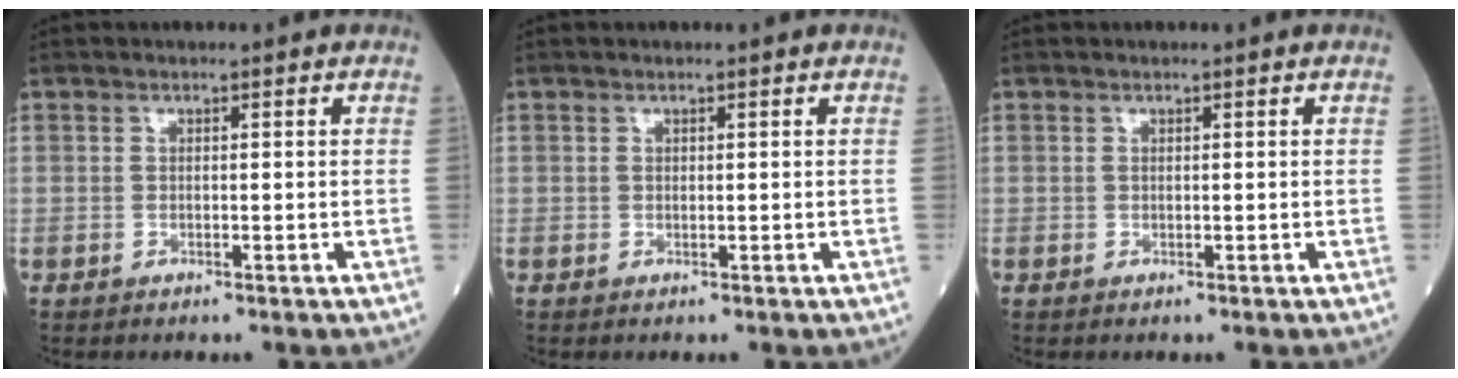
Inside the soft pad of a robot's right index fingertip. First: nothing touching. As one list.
[{"total": 0.0}, {"total": 0.0}]